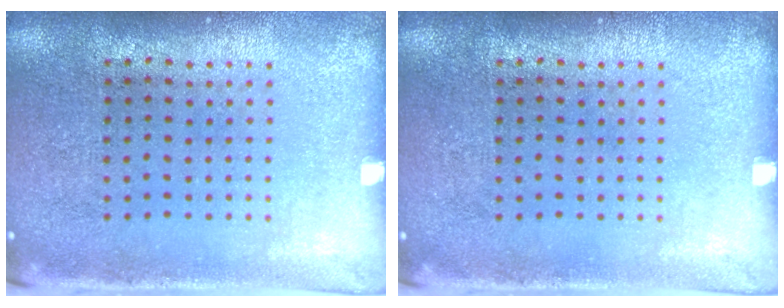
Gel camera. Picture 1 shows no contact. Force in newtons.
{"total": 0.0}